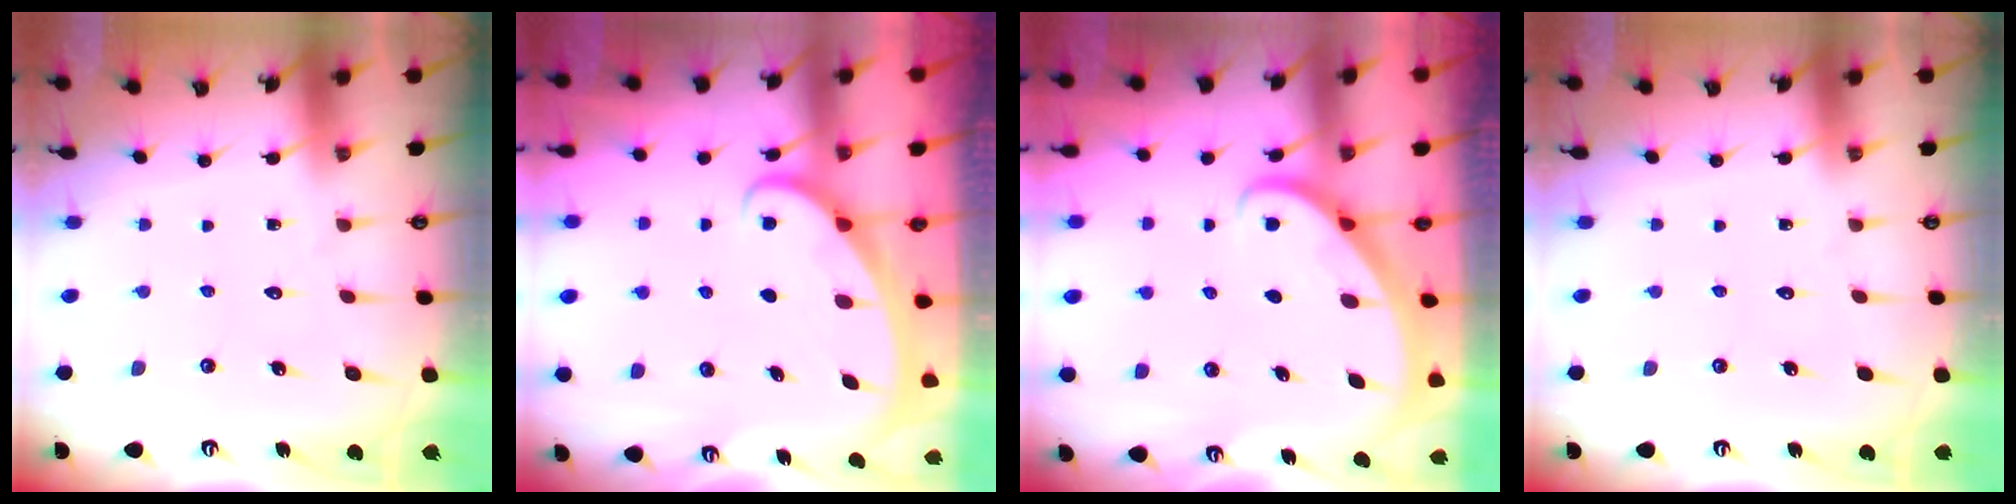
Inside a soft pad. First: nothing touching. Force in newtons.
{"total": 2.2, "press": 2.2, "slide": 0.3}
{"total": 2.7, "press": 2.7, "slide": 0.2}
{"total": 0.0}